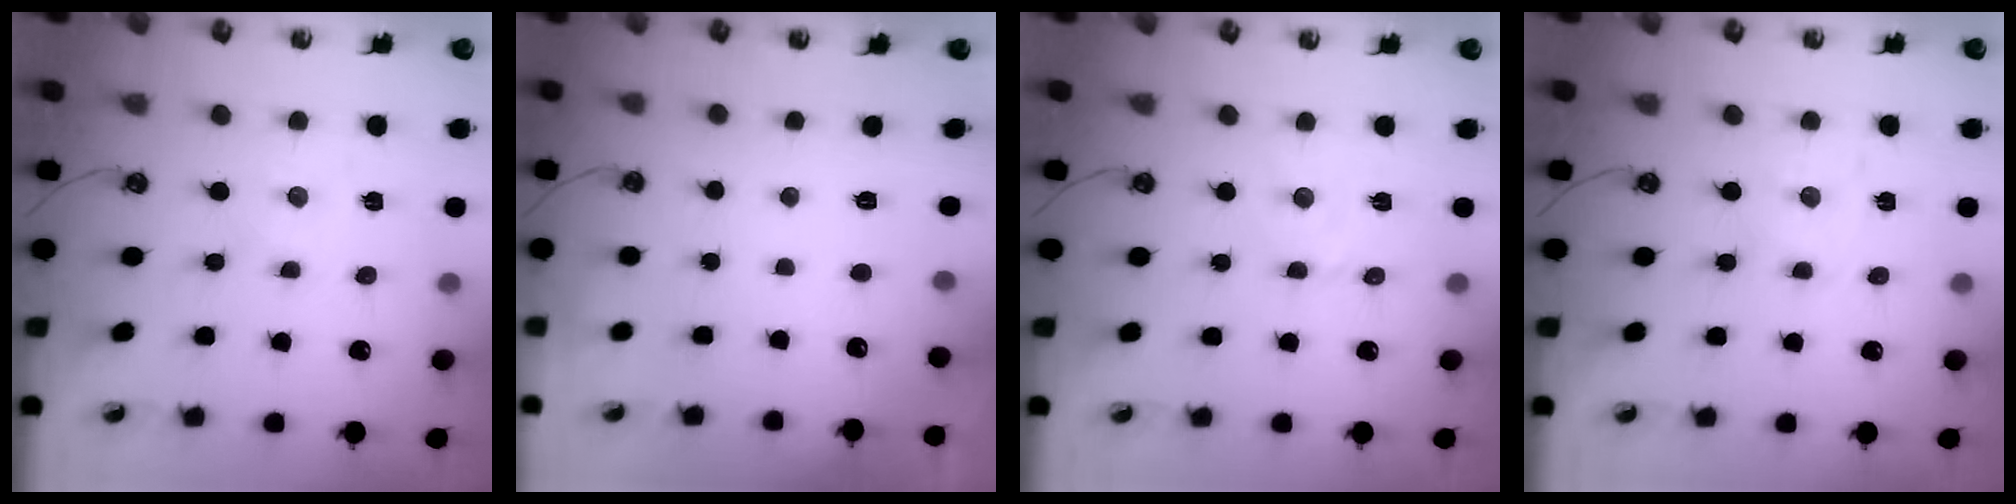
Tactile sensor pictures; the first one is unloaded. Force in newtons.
{"total": 0.0}
{"total": 3.3, "press": 3.3, "slide": 0.3}
{"total": 1.5, "press": 1.5, "slide": 0.3}